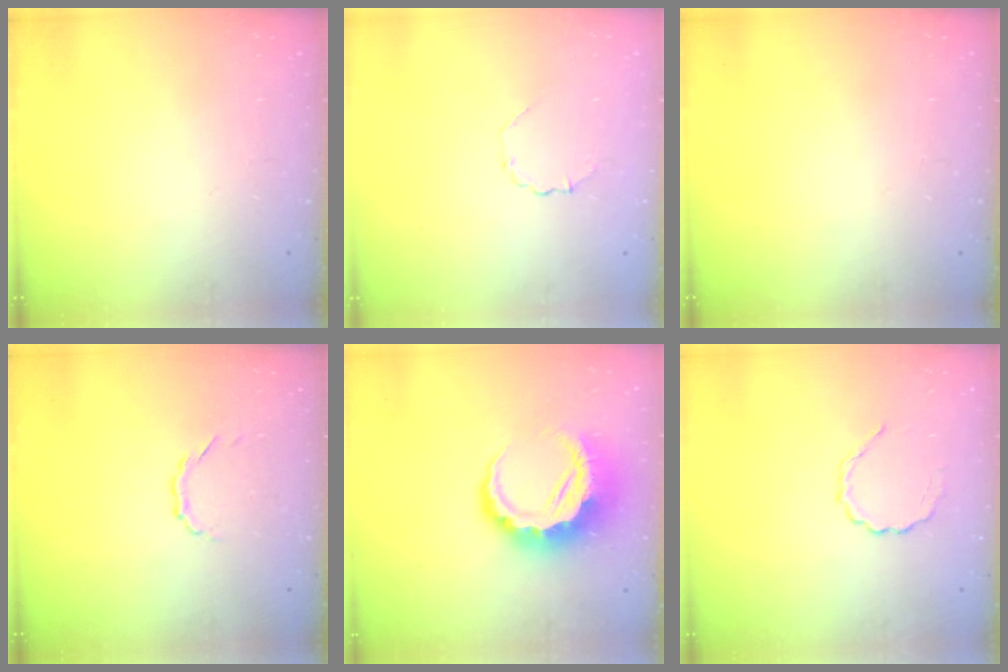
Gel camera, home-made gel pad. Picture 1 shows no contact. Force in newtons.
{"total": 2.8, "press": 2.6, "slide": 1.1}
{"total": 0.0}
{"total": 2.9, "press": 2.7, "slide": 1.1}
{"total": 9.9, "press": 9.6, "slide": 2.1}
{"total": 2.8, "press": 2.6, "slide": 1.0}